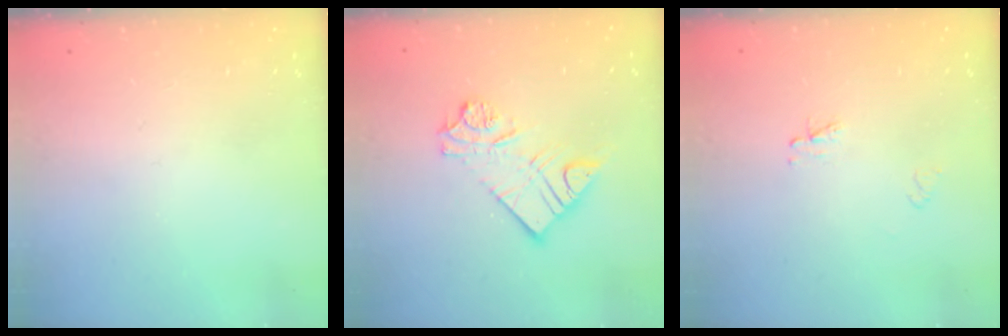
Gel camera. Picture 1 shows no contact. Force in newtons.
{"total": 13.3, "press": 13.3, "slide": 1.4}
{"total": 2.3, "press": 2.3, "slide": 0.3}